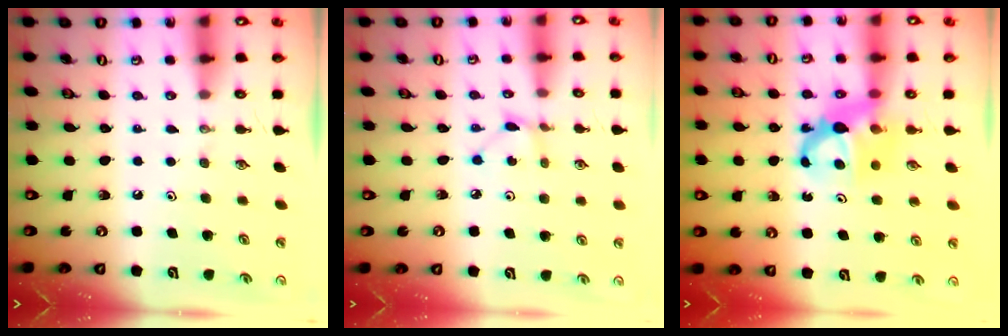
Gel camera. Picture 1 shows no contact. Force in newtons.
{"total": 1.8, "press": 1.8, "slide": 0.3}
{"total": 6.9, "press": 6.8, "slide": 0.6}